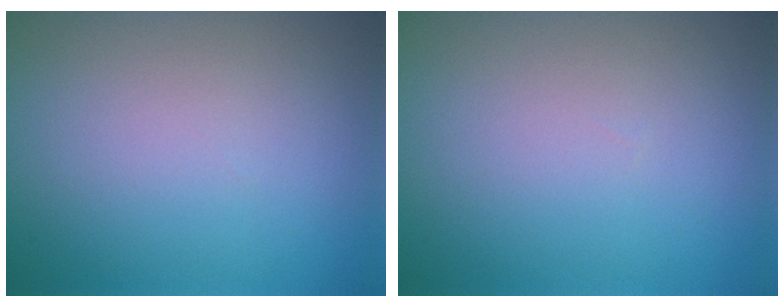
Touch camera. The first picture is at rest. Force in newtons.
{"total": 0.0}